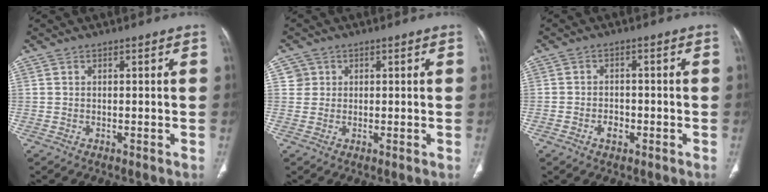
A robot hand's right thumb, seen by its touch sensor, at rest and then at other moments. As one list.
[{"total": 2.3, "force": [0.6, 2.2, -0.1], "torque": [0.021, 0.005, 0.005]}, {"total": 2.7, "force": [-1.3, 1.9, 1.5], "torque": [-0.017, 0.013, -0.020]}]